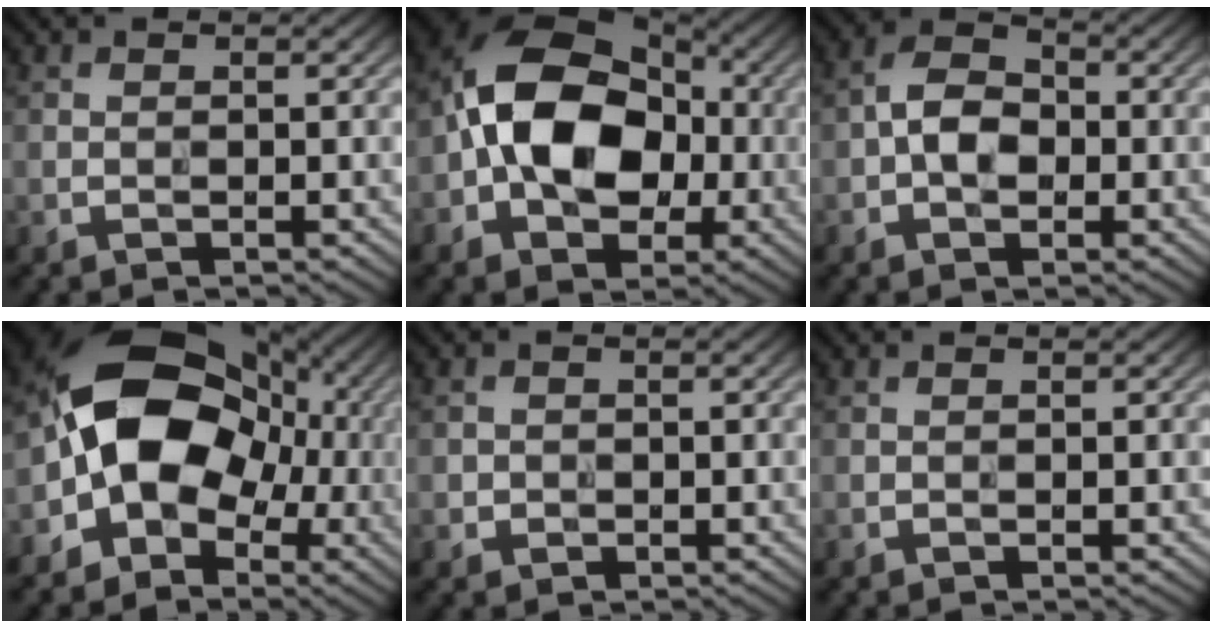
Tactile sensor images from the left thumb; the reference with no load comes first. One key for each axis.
{"total": 13.7, "fx": -0.9, "fy": 9.5, "fz": 9.9, "tx": -0.171, "ty": 0.018, "tz": -0.025}
{"total": 4.7, "fx": -0.8, "fy": 3.0, "fz": 3.5, "tx": -0.069, "ty": 0.009, "tz": -0.019}
{"total": 12.5, "fx": -1.7, "fy": 9.7, "fz": 7.8, "tx": -0.141, "ty": 0.006, "tz": -0.045}
{"total": 0.9, "fx": -0.3, "fy": 0.8, "fz": 0.0, "tx": 0.001, "ty": -0.004, "tz": -0.005}
{"total": 0.0}